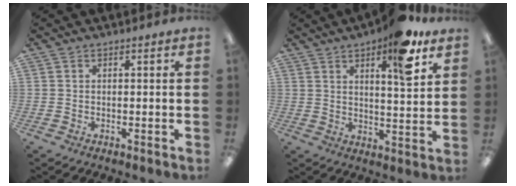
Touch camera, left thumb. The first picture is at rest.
{"total": 12.2, "force": [7.7, 3.5, 8.8], "torque": [-0.114, -0.036, 0.121]}